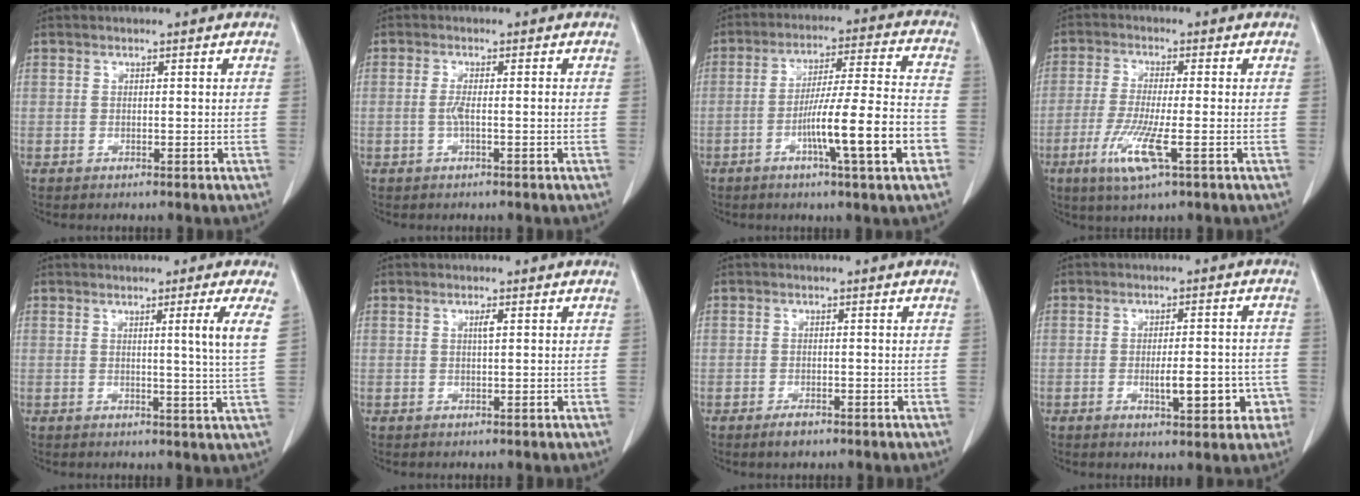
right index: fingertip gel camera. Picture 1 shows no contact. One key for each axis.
{"total": 1.8, "fx": -0.3, "fy": 0.0, "fz": 1.8, "tx": -0.032, "ty": 0.003, "tz": -0.005}
{"total": 13.9, "fx": -4.9, "fy": 0.0, "fz": 13.0, "tx": -0.211, "ty": 0.002, "tz": -0.078}
{"total": 7.4, "fx": -2.8, "fy": 0.3, "fz": 6.9, "tx": -0.141, "ty": -0.019, "tz": -0.053}
{"total": 4.8, "fx": 1.5, "fy": -1.8, "fz": 4.2, "tx": -0.066, "ty": -0.017, "tz": 0.025}
{"total": 1.0, "fx": 0.3, "fy": 0.0, "fz": 1.0, "tx": -0.021, "ty": 0.002, "tz": 0.006}
{"total": 1.8, "fx": -1.3, "fy": 0.8, "fz": 1.0, "tx": -0.020, "ty": 0.001, "tz": -0.016}
{"total": 7.0, "fx": -2.1, "fy": 2.2, "fz": 6.3, "tx": -0.080, "ty": 0.008, "tz": -0.018}